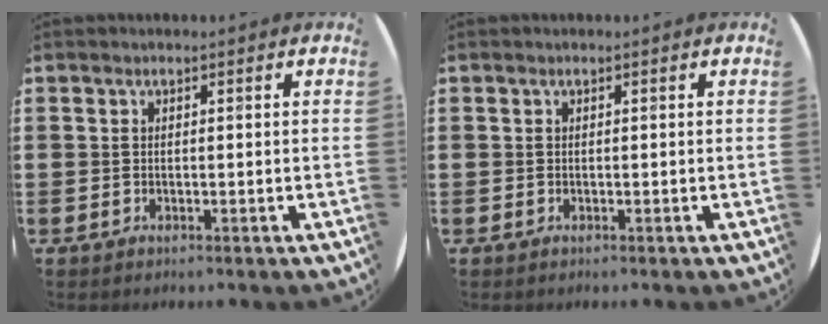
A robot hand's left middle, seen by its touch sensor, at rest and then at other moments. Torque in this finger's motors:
{"motor_torque": [0.00, 0.00, -0.02, 0.00]}